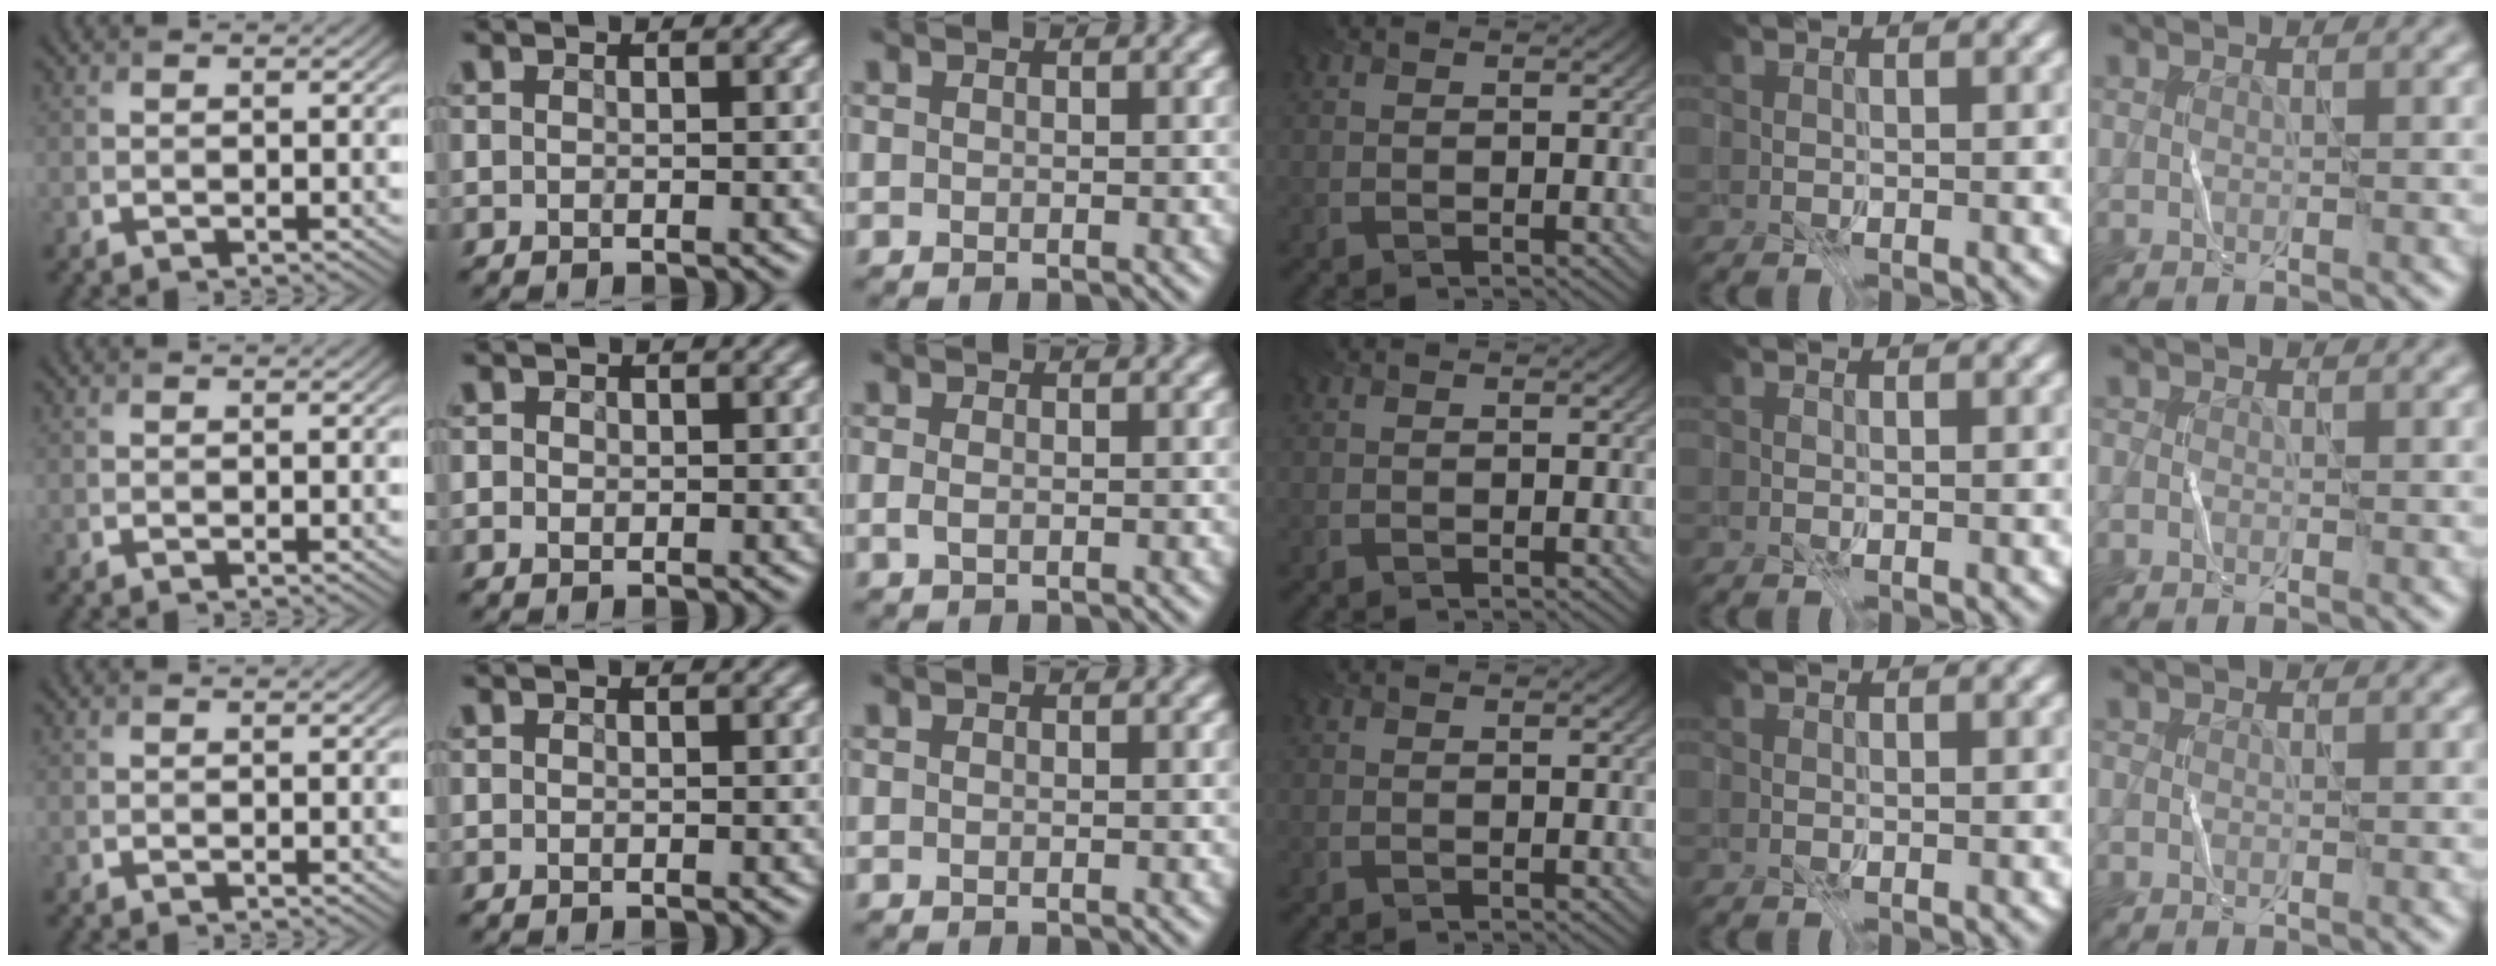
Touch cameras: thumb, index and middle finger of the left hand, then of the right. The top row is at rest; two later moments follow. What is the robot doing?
{"motion": "fold", "object": "file"}